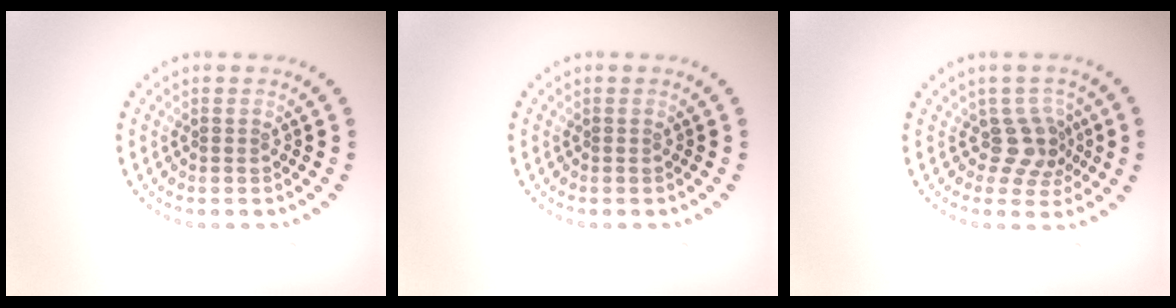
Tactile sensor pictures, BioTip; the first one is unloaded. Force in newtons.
{"total": 0.0}
{"total": 2.9, "press": 2.2, "slide": 1.8}